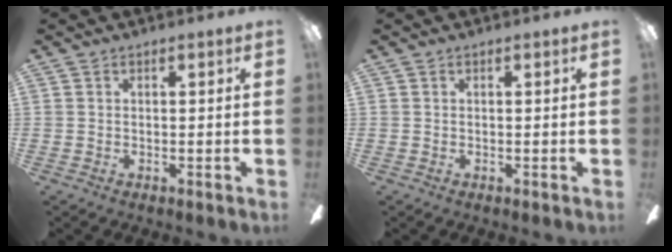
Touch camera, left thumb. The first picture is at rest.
{"total": 0.0}